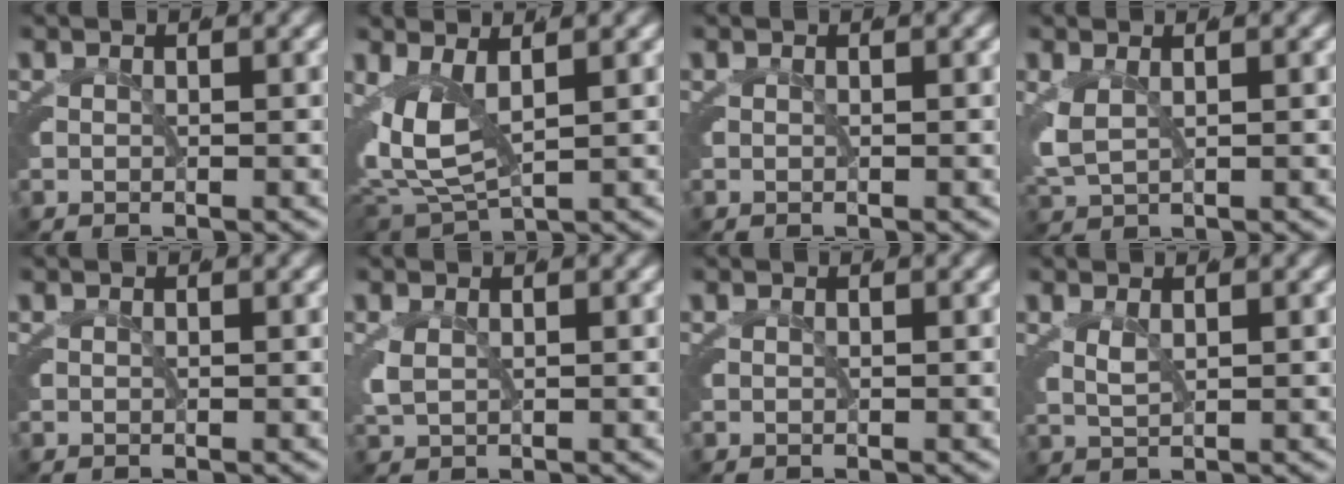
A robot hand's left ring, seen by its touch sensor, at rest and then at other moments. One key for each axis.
{"total": 6.8, "fx": 0.5, "fy": 4.9, "fz": 4.8, "tx": -0.119, "ty": -0.022, "tz": 0.012}
{"total": 0.0}
{"total": 3.0, "fx": 0.0, "fy": 2.5, "fz": 1.7, "tx": -0.059, "ty": -0.012, "tz": 0.004}
{"total": 0.0}
{"total": 1.4, "fx": -0.2, "fy": 1.1, "fz": 0.9, "tx": -0.036, "ty": -0.012, "tz": 0.005}
{"total": 0.0}
{"total": 1.6, "fx": 0.5, "fy": 1.1, "fz": 1.0, "tx": -0.033, "ty": -0.011, "tz": 0.015}